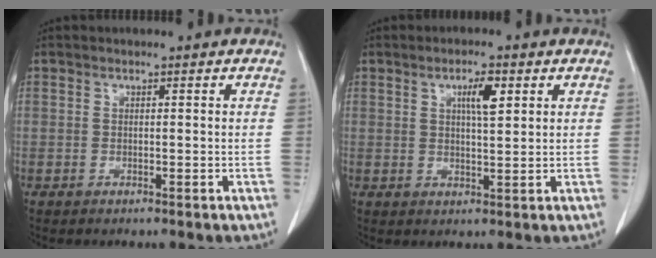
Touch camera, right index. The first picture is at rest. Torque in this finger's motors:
{"motor_torque": [0.19, 0.17, 0.15, 0.04]}